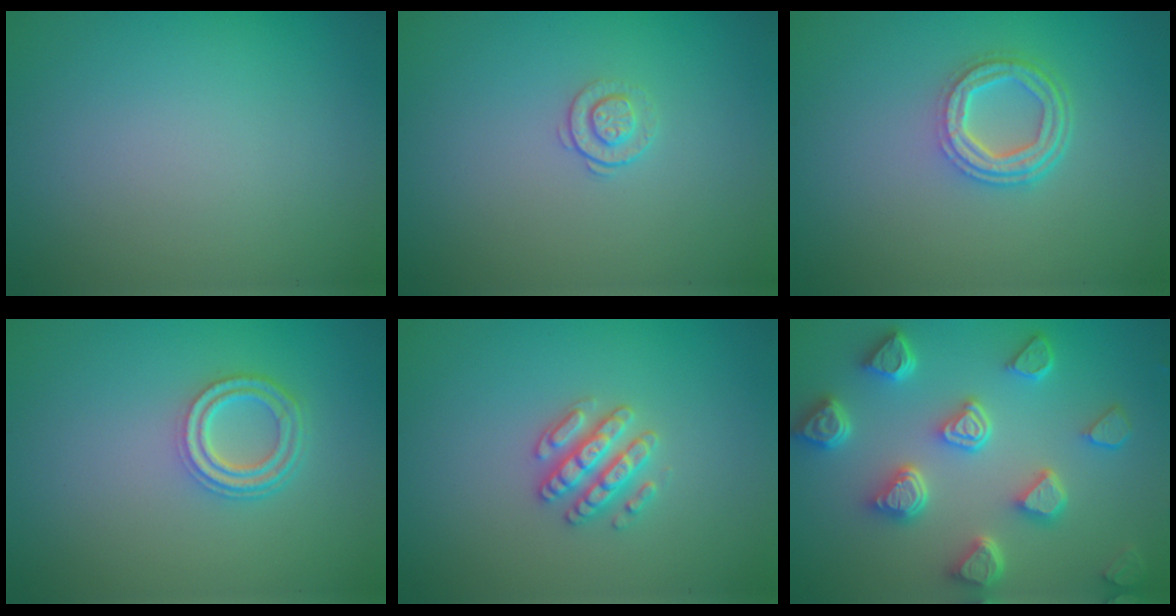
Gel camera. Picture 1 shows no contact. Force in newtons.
{"total": 1.2, "press": 0.9, "slide": 0.8}
{"total": 4.0, "press": 3.0, "slide": 2.7}
{"total": 3.4, "press": 2.6, "slide": 2.1}
{"total": 2.8, "press": 2.7, "slide": 0.6}
{"total": 6.9, "press": 5.5, "slide": 4.1}